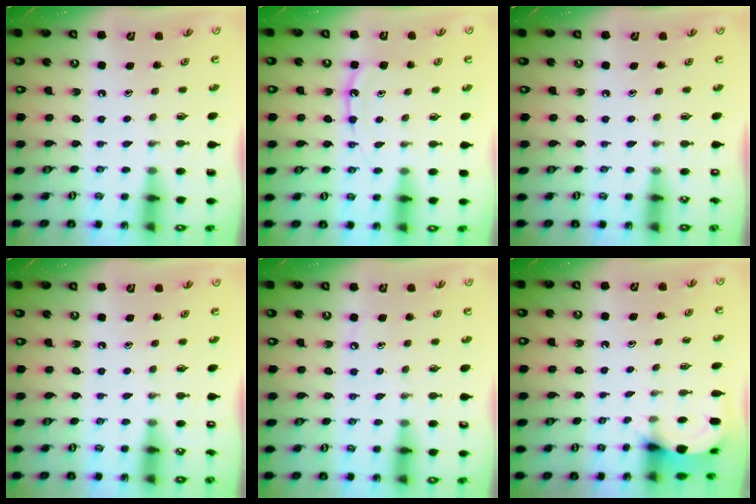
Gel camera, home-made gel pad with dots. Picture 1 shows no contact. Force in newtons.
{"total": 10.2, "press": 10.1, "slide": 0.5}
{"total": 0.0}
{"total": 0.0}
{"total": 2.7, "press": 2.7, "slide": 0.3}
{"total": 4.4, "press": 4.4, "slide": 0.4}